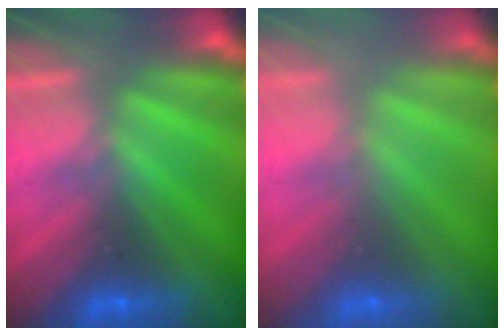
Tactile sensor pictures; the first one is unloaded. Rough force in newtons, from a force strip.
{"total": 2.9}